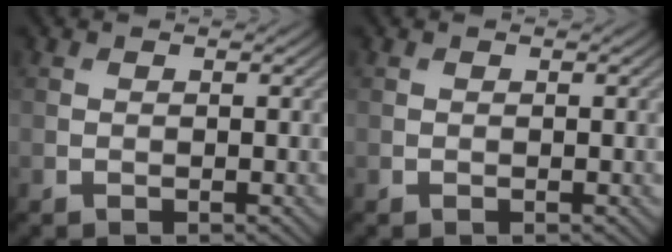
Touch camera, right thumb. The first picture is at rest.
{"total": 0.0}